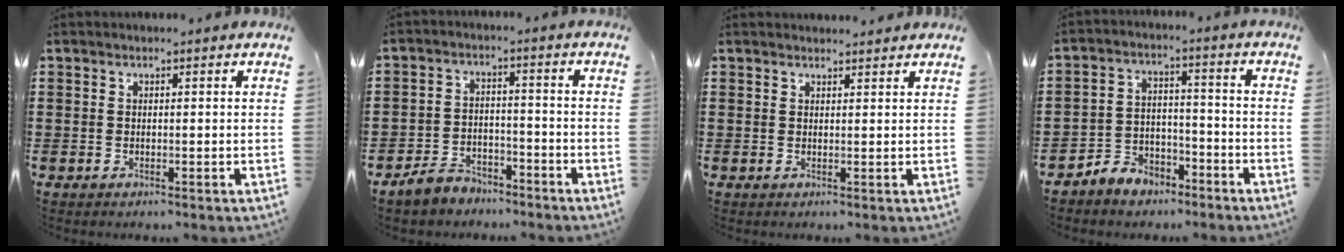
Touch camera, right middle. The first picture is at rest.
{"total": 4.5, "force": [-4.2, 1.7, 0.2], "torque": [-0.023, 0.004, -0.090]}
{"total": 1.4, "force": [1.4, 0.0, -0.1], "torque": [-0.003, -0.002, 0.027]}
{"total": 4.5, "force": [-4.0, 2.1, -0.1], "torque": [-0.015, 0.003, -0.085]}